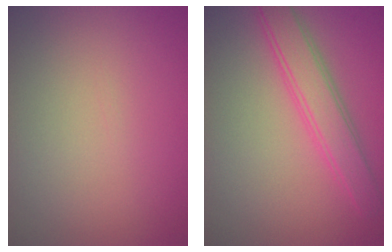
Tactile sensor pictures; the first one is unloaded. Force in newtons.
{"total": 3.7, "press": 3.7, "slide": 0.0}